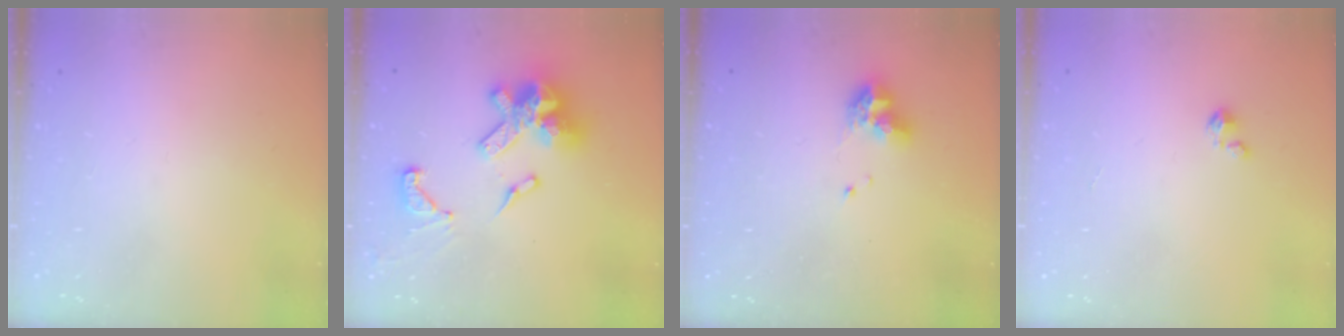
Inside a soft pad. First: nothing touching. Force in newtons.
{"total": 17.8, "press": 17.7, "slide": 1.7}
{"total": 8.2, "press": 8.1, "slide": 1.2}
{"total": 1.5, "press": 1.5, "slide": 0.1}